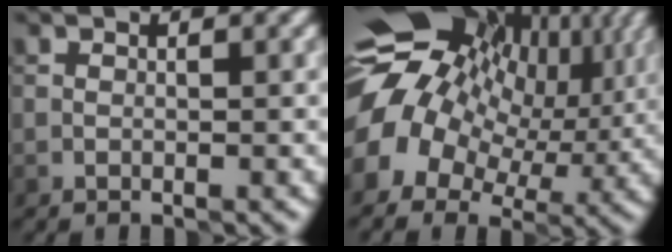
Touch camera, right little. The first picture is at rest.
{"total": 15.7, "force": [2.5, 11.6, 10.3], "torque": [-0.195, 0.001, 0.067]}